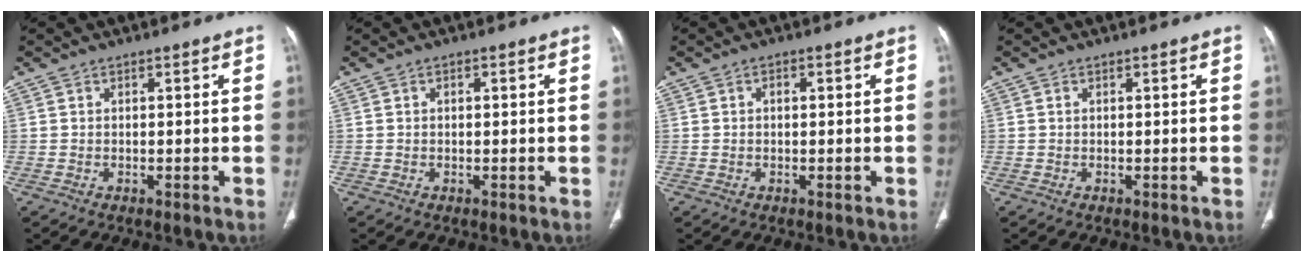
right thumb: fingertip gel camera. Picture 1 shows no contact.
{"total": 0.7, "force": [0.1, 0.4, 0.6], "torque": [-0.009, 0.001, 0.001]}
{"total": 1.2, "force": [0.2, 0.7, 0.9], "torque": [-0.013, 0.002, 0.000]}
{"total": 0.0}